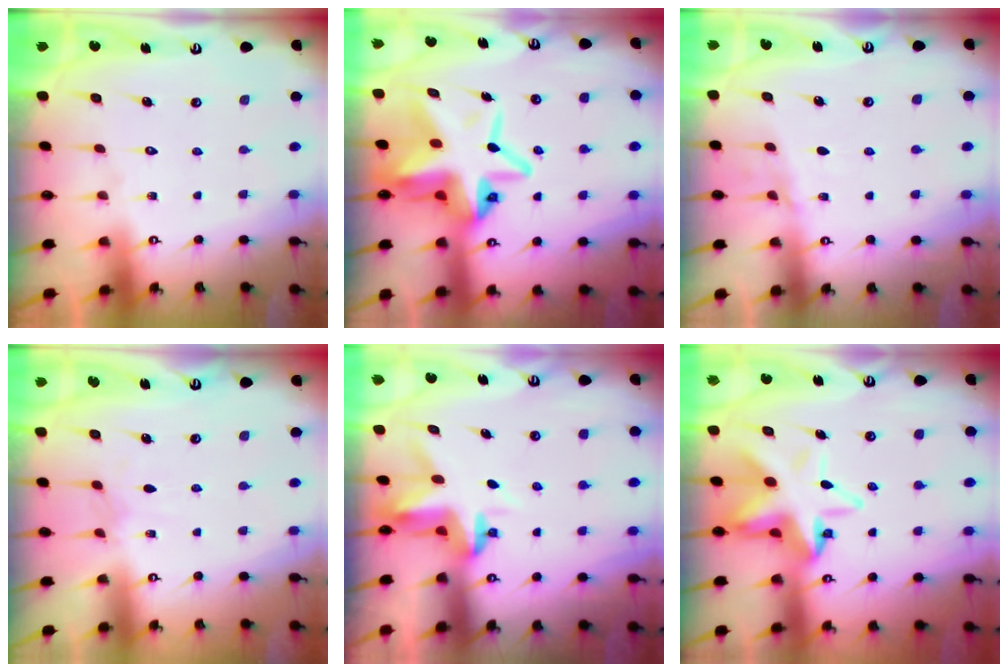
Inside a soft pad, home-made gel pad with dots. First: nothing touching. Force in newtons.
{"total": 14.4, "press": 14.3, "slide": 1.9}
{"total": 4.3, "press": 4.1, "slide": 1.4}
{"total": 3.0, "press": 3.0, "slide": 0.3}
{"total": 3.6, "press": 3.6, "slide": 0.1}
{"total": 11.1, "press": 10.9, "slide": 2.0}